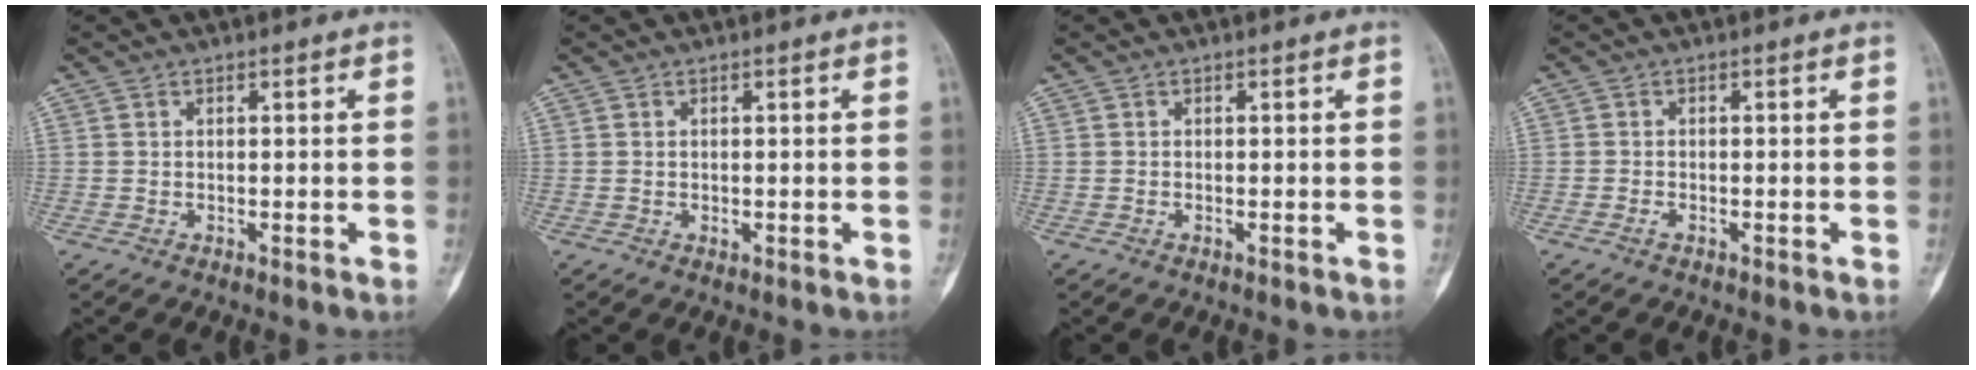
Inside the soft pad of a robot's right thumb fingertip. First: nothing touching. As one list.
[{"total": 0.0}, {"total": 0.0}, {"total": 1.0, "force": [-0.7, 0.5, 0.6], "torque": [-0.012, 0.001, -0.015]}]